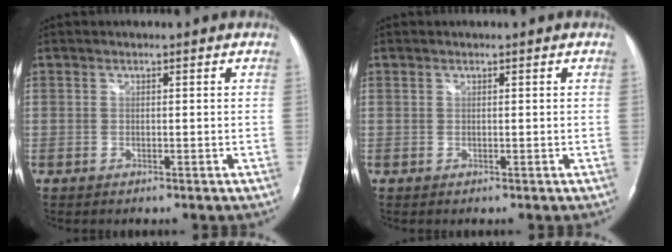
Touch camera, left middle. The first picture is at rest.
{"total": 0.0}